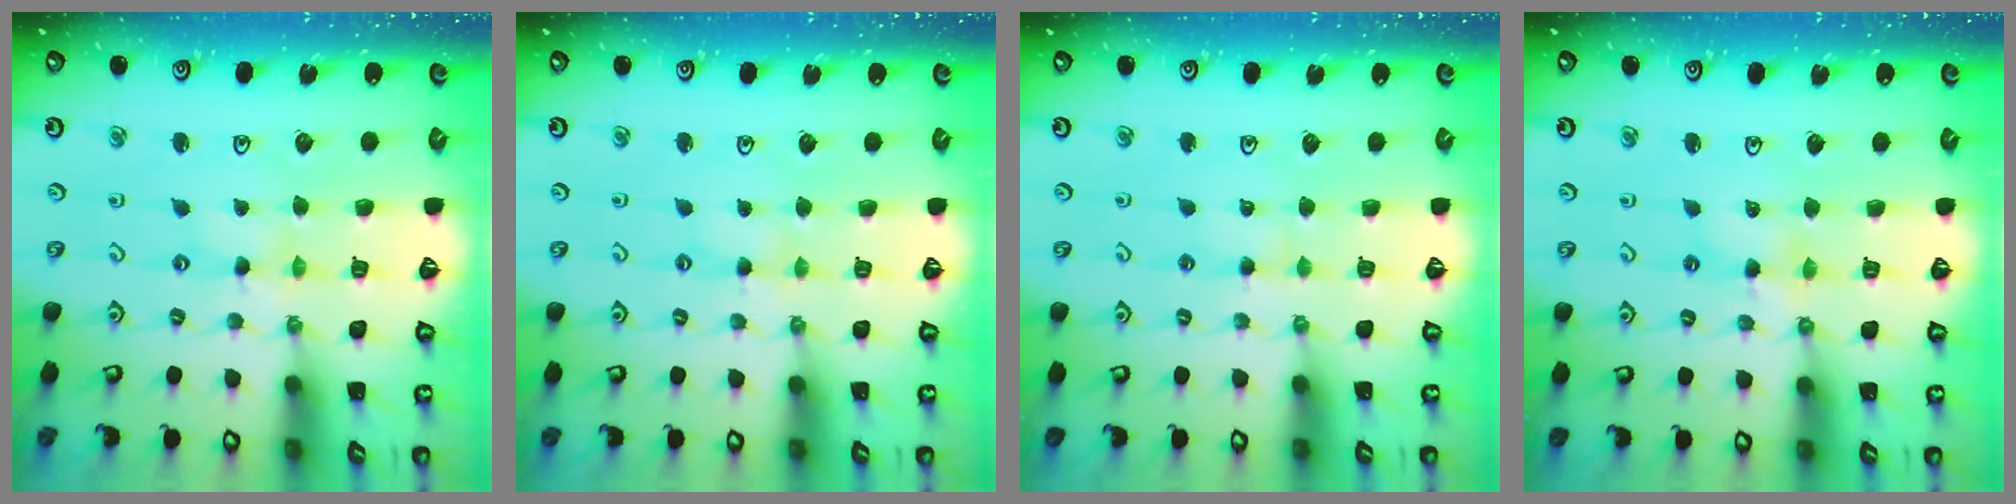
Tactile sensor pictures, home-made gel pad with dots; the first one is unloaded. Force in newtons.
{"total": 1.8, "press": 1.8, "slide": 0.3}
{"total": 1.8, "press": 1.8, "slide": 0.2}
{"total": 3.9, "press": 3.9, "slide": 0.4}